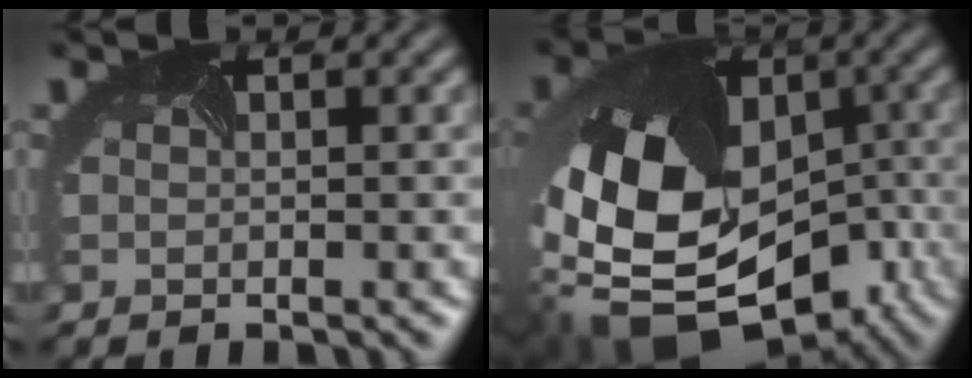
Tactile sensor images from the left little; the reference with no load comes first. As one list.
[{"total": 18.3, "force": [-6.1, 13.0, 11.4], "torque": [-0.224, -0.019, -0.073]}]